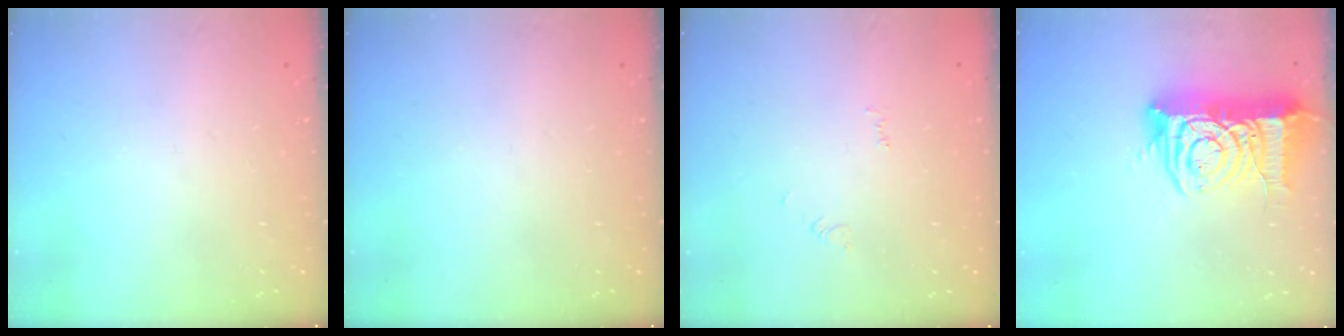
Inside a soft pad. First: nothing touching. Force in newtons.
{"total": 0.0}
{"total": 2.5, "press": 2.5, "slide": 0.4}
{"total": 15.7, "press": 15.6, "slide": 1.8}